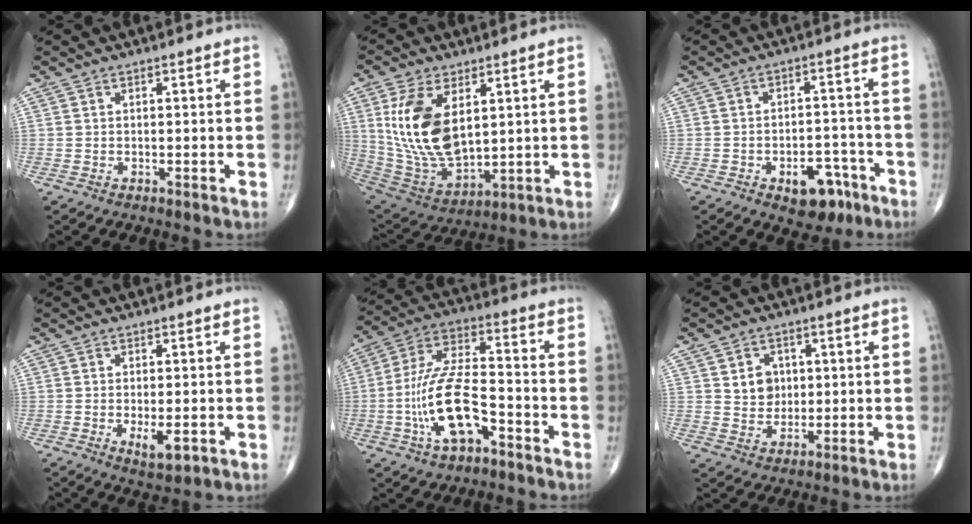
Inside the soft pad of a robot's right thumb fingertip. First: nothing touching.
{"total": 17.6, "force": [4.3, 9.4, 14.2], "torque": [-0.270, -0.025, 0.099]}
{"total": 8.8, "force": [-4.6, 5.1, 5.4], "torque": [-0.041, 0.040, -0.057]}
{"total": 4.0, "force": [-1.2, 1.5, 3.5], "torque": [-0.052, -0.008, -0.013]}
{"total": 15.1, "force": [-5.4, 6.4, 12.6], "torque": [-0.249, 0.044, -0.097]}
{"total": 5.5, "force": [1.3, 4.7, 2.6], "torque": [-0.017, -0.006, 0.025]}